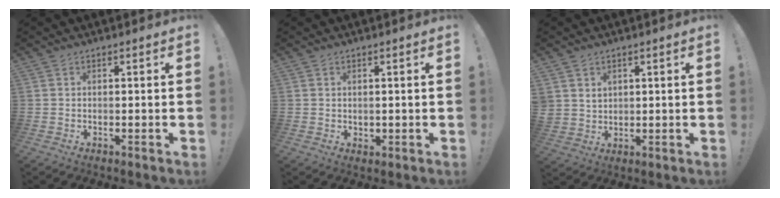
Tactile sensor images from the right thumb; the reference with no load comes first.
{"total": 1.5, "force": [0.9, 1.2, 0.2], "torque": [0.010, -0.007, 0.014]}
{"total": 3.9, "force": [2.4, 3.0, 0.6], "torque": [-0.013, -0.012, 0.047]}